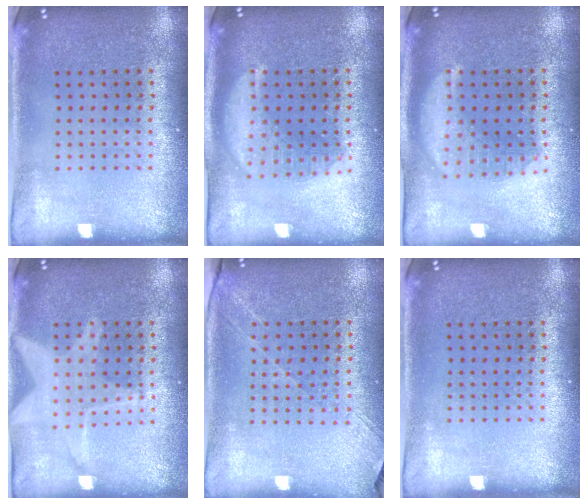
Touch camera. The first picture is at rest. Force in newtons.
{"total": 2.6, "press": 2.6, "slide": 0.3}
{"total": 2.4, "press": 2.4, "slide": 0.3}
{"total": 1.9, "press": 1.9, "slide": 0.2}
{"total": 1.3, "press": 1.2, "slide": 0.4}
{"total": 0.0}